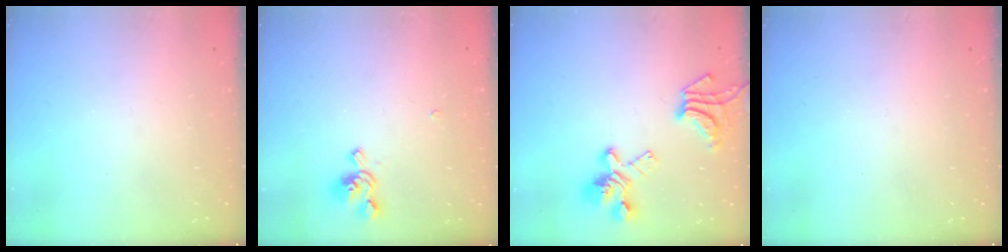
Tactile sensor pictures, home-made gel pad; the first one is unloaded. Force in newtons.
{"total": 1.2, "press": 0.1, "slide": 1.2}
{"total": 11.1, "press": 10.8, "slide": 2.4}
{"total": 0.0}